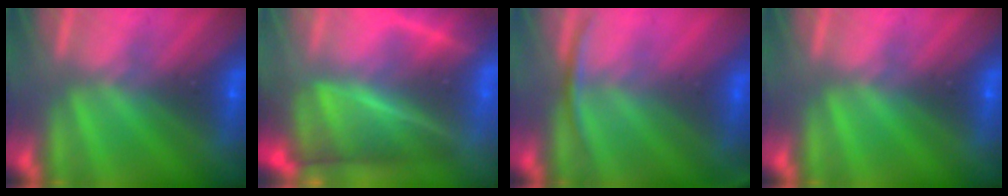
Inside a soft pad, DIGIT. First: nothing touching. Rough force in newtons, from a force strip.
{"total": 7.5}
{"total": 2.9}
{"total": 0.0}